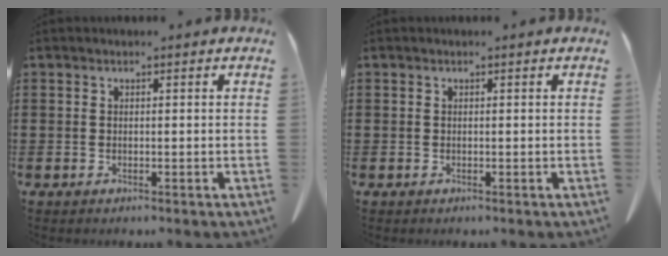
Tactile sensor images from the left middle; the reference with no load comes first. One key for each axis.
{"total": 0.0}